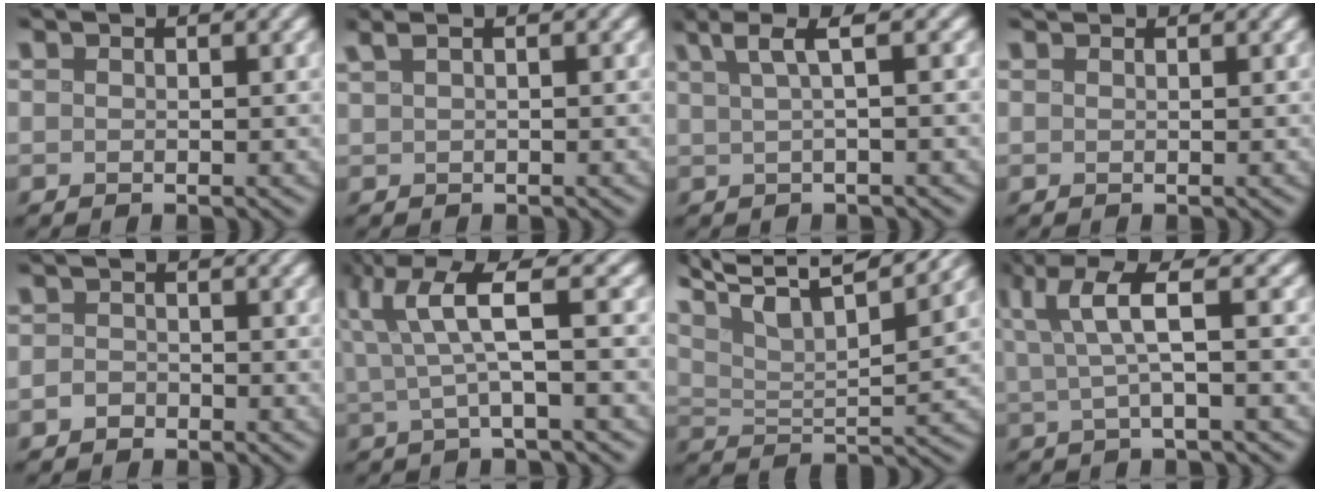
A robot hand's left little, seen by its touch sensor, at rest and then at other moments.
{"total": 2.3, "force": [1.2, 0.9, 1.8], "torque": [-0.029, 0.008, 0.011]}
{"total": 3.6, "force": [1.5, 0.7, 3.2], "torque": [-0.045, 0.012, 0.025]}
{"total": 0.7, "force": [0.7, 0.1, 0.1], "torque": [-0.007, -0.003, 0.008]}
{"total": 1.2, "force": [-0.8, 0.7, 0.3], "torque": [-0.005, 0.003, -0.019]}
{"total": 5.7, "force": [1.6, 0.8, 5.4], "torque": [-0.099, 0.015, 0.026]}
{"total": 12.1, "force": [8.7, 3.3, 7.7], "torque": [-0.143, 0.024, 0.114]}
{"total": 5.1, "force": [1.5, 0.8, 4.8], "torque": [-0.086, 0.015, 0.025]}